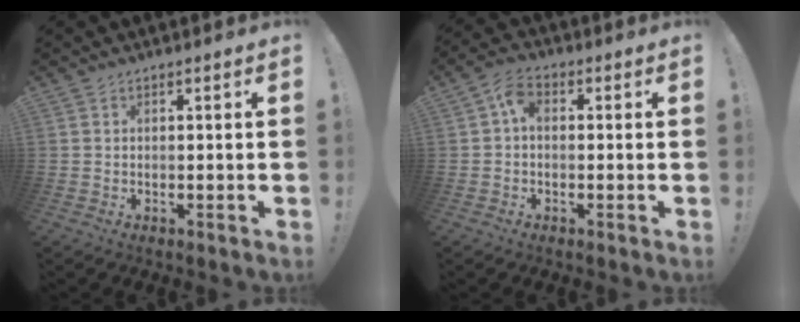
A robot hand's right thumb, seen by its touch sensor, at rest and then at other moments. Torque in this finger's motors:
{"motor_torque": [0.14, 0.11, 0.69, -0.17, 0.02]}